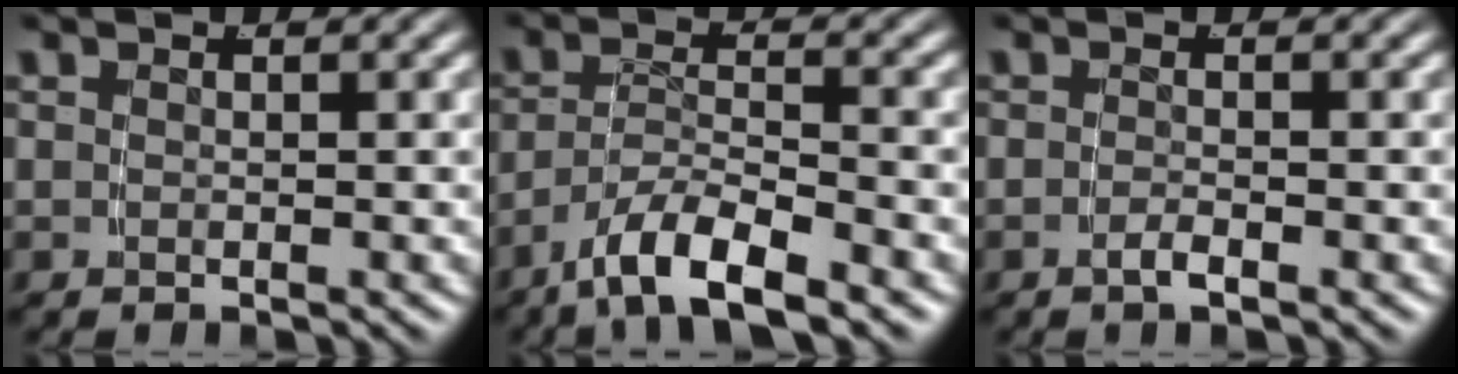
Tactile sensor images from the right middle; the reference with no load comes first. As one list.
[{"total": 5.3, "force": [-3.5, 1.6, 3.6], "torque": [-0.061, -0.008, -0.060]}, {"total": 1.3, "force": [-1.1, 0.0, 0.6], "torque": [-0.013, 0.000, -0.023]}]